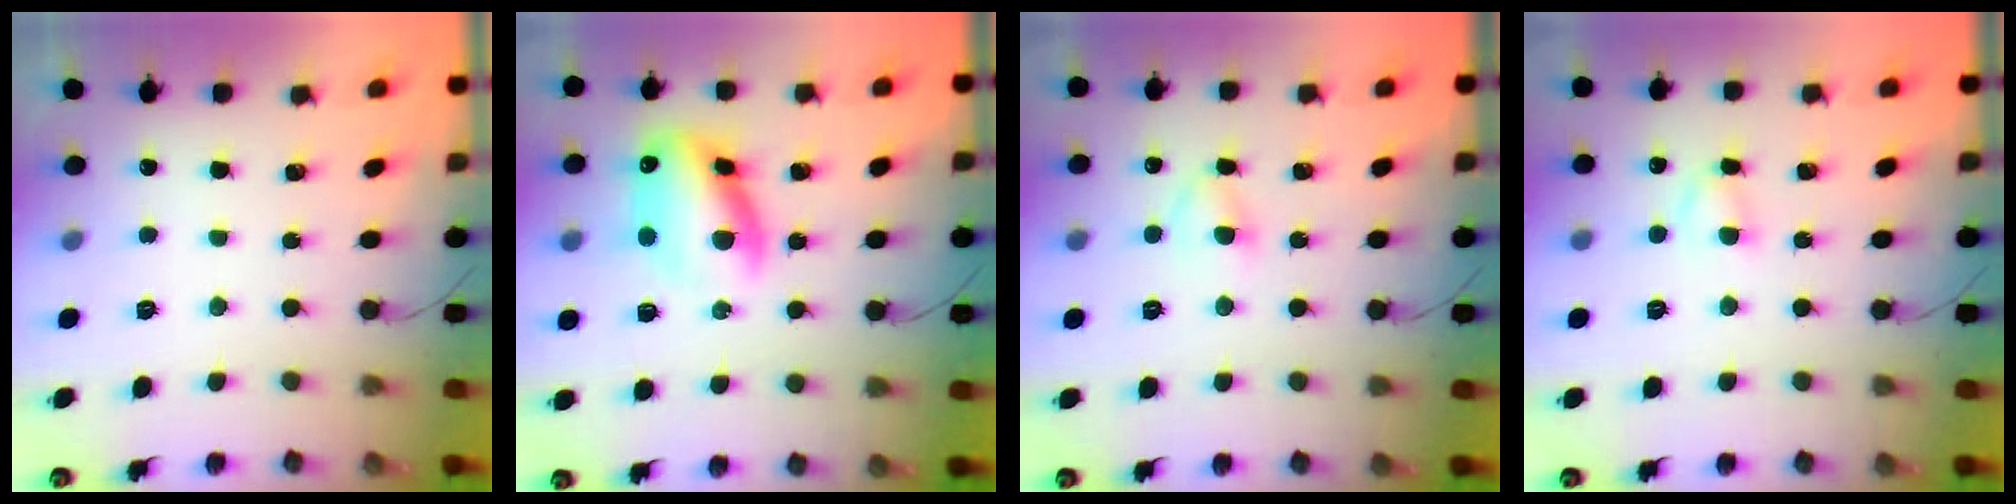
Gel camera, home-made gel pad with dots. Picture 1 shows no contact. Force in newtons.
{"total": 13.1, "press": 12.8, "slide": 2.8}
{"total": 4.0, "press": 3.8, "slide": 1.2}
{"total": 3.0, "press": 2.7, "slide": 1.2}